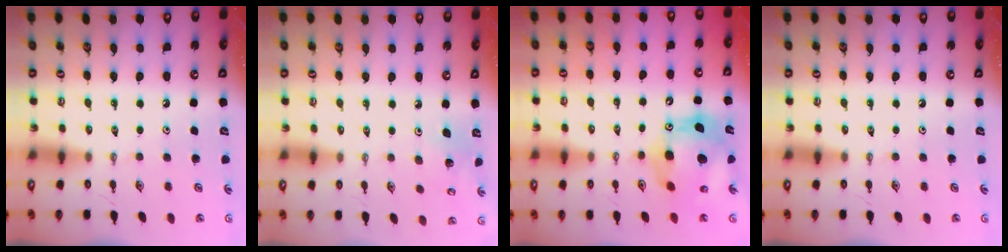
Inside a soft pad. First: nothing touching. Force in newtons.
{"total": 4.2, "press": 3.6, "slide": 2.2}
{"total": 17.0, "press": 16.9, "slide": 1.5}
{"total": 0.0}